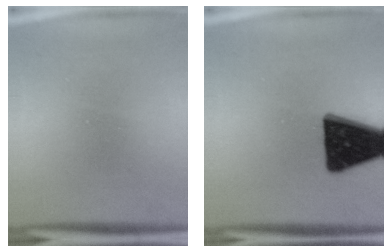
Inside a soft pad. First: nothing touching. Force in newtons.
{"total": 18.5}